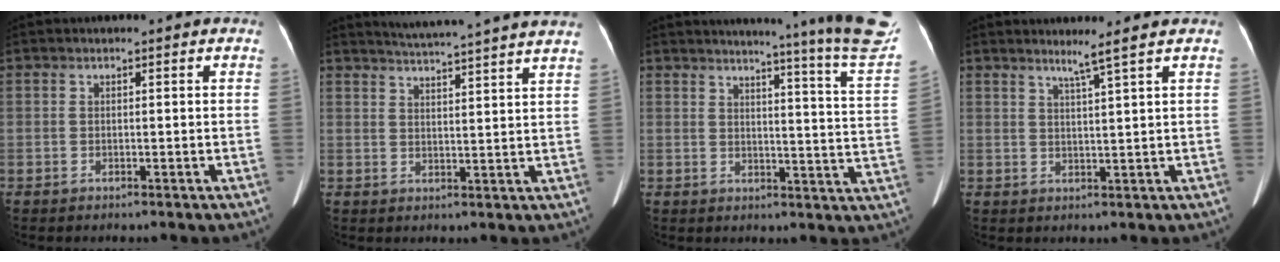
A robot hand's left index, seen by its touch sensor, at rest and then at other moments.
{"total": 16.4, "force": [15.0, -1.2, 6.5], "torque": [-0.112, -0.036, 0.188]}
{"total": 20.9, "force": [18.5, -2.1, 9.5], "torque": [-0.135, -0.116, 0.203]}
{"total": 2.9, "force": [1.9, -1.4, 1.6], "torque": [-0.033, -0.028, 0.036]}